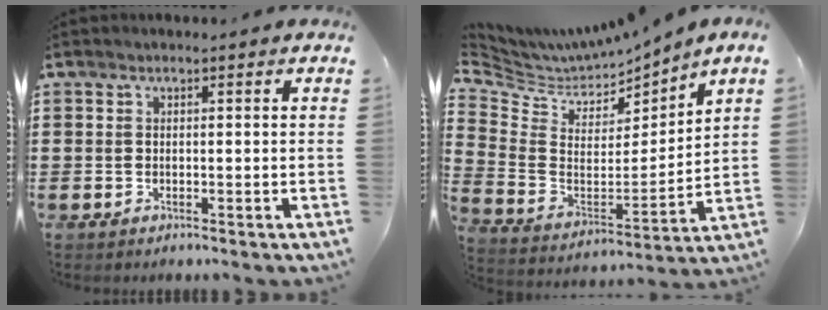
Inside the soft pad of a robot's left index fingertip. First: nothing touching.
{"total": 5.8, "force": [5.5, 1.5, 0.7], "torque": [-0.051, -0.045, 0.094]}